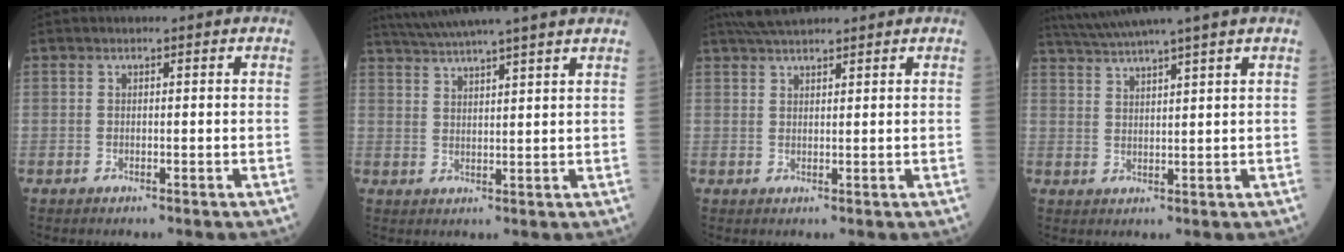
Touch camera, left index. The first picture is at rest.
{"total": 12.4, "force": [10.9, -1.4, 5.8], "torque": [-0.104, 0.019, 0.155]}
{"total": 5.2, "force": [4.6, 0.7, 2.3], "torque": [-0.041, 0.031, 0.086]}
{"total": 8.8, "force": [7.5, -2.1, 4.1], "torque": [-0.072, 0.017, 0.121]}